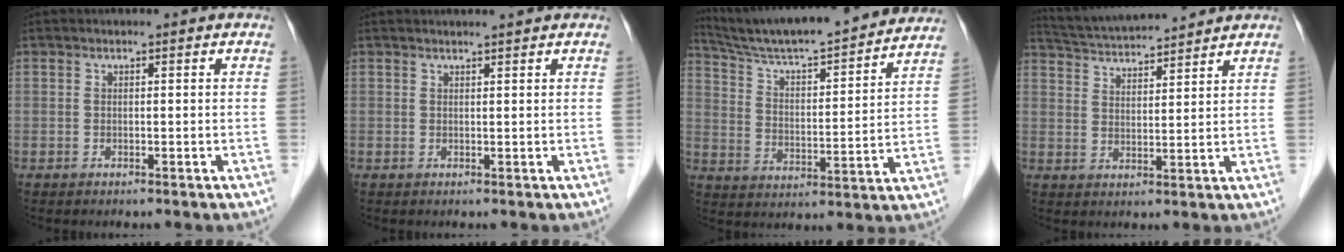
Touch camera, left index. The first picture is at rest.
{"total": 2.6, "force": [2.5, -0.1, 0.9], "torque": [-0.012, 0.012, 0.034]}
{"total": 22.5, "force": [20.6, 1.1, 8.9], "torque": [-0.149, -0.005, 0.302]}
{"total": 11.2, "force": [10.6, 0.3, 3.6], "torque": [-0.073, 0.023, 0.176]}